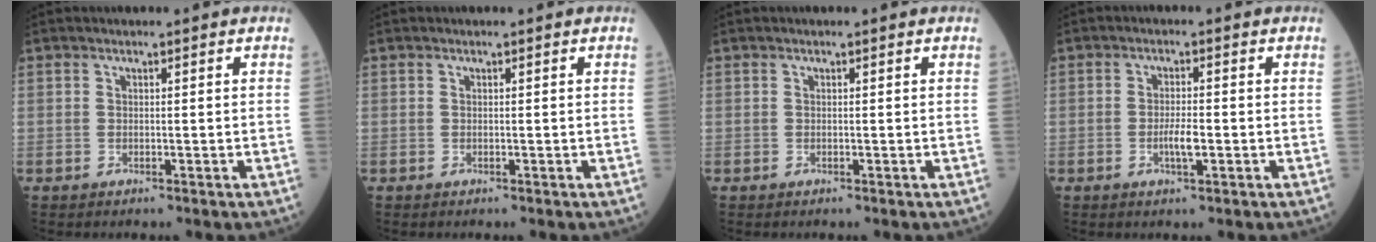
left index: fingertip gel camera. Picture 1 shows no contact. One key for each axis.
{"total": 0.0}
{"total": 0.0}
{"total": 2.9, "fx": -0.8, "fy": 0.5, "fz": 2.7, "tx": -0.055, "ty": -0.001, "tz": -0.012}